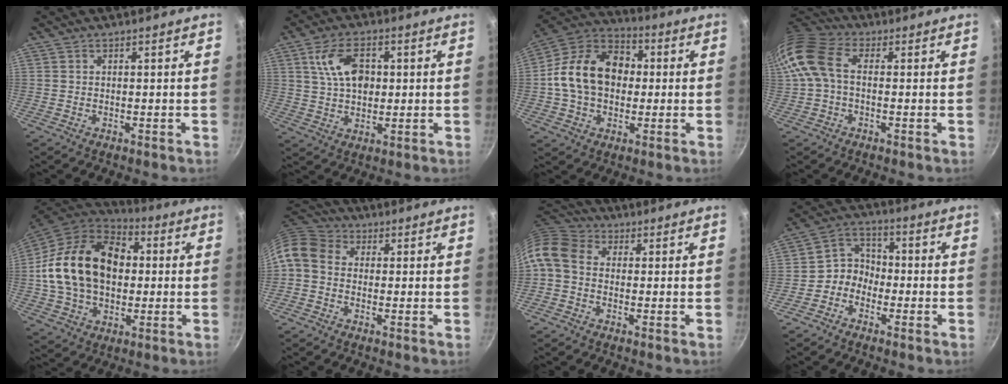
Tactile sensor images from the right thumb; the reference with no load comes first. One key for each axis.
{"total": 9.5, "fx": 2.1, "fy": 5.9, "fz": 7.2, "tx": -0.117, "ty": 0.000, "tz": 0.035}
{"total": 17.1, "fx": 0.4, "fy": 12.8, "fz": 11.3, "tx": -0.161, "ty": 0.036, "tz": -0.010}
{"total": 10.3, "fx": 0.2, "fy": 6.8, "fz": 7.7, "tx": -0.151, "ty": 0.031, "tz": -0.013}
{"total": 22.1, "fx": 1.8, "fy": 15.8, "fz": 15.4, "tx": -0.250, "ty": 0.033, "tz": 0.025}
{"total": 7.4, "fx": -0.6, "fy": 5.7, "fz": 4.6, "tx": -0.089, "ty": 0.032, "tz": -0.030}
{"total": 9.3, "fx": -0.8, "fy": 6.7, "fz": 6.3, "tx": -0.134, "ty": 0.033, "tz": -0.033}
{"total": 5.7, "fx": -2.4, "fy": 4.7, "fz": 2.1, "tx": -0.005, "ty": 0.040, "tz": -0.061}